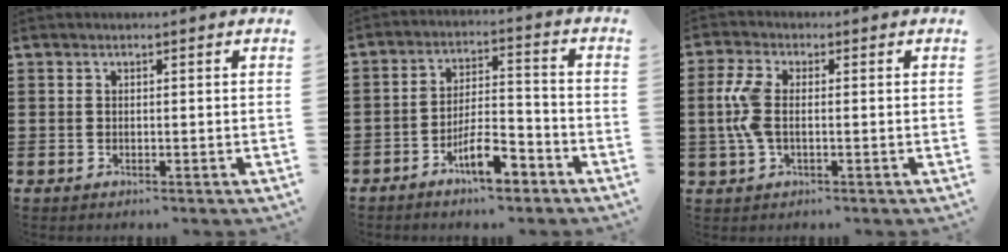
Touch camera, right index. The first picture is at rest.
{"total": 7.6, "force": [-4.8, 2.3, 5.4], "torque": [-0.099, 0.010, -0.086]}
{"total": 5.8, "force": [-0.2, 2.7, 5.1], "torque": [-0.129, -0.005, -0.011]}